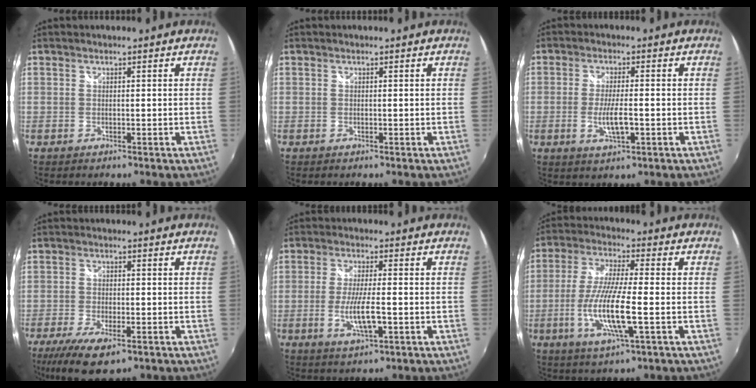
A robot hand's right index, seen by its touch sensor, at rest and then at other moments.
{"total": 0.0}
{"total": 4.1, "force": [-1.0, 1.2, 3.8], "torque": [-0.073, -0.007, -0.017]}
{"total": 10.6, "force": [-6.5, 3.9, 7.4], "torque": [-0.169, -0.038, -0.110]}
{"total": 7.2, "force": [-2.0, 1.3, 6.8], "torque": [-0.133, -0.012, -0.035]}
{"total": 12.6, "force": [-3.4, 1.7, 12.1], "torque": [-0.245, -0.015, -0.063]}